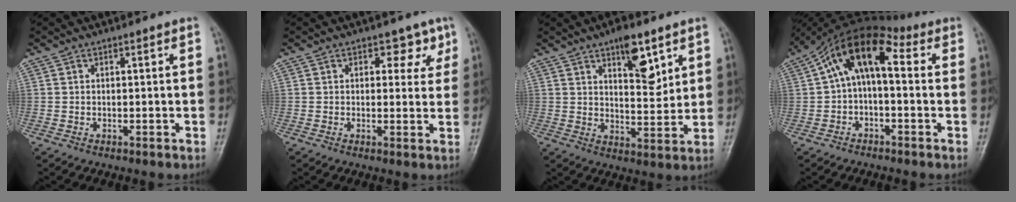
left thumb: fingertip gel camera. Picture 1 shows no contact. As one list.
[{"total": 4.5, "force": [2.2, 3.1, 2.4], "torque": [0.005, -0.007, 0.022]}, {"total": 9.7, "force": [5.3, 4.0, 7.1], "torque": [-0.081, -0.034, 0.083]}, {"total": 11.3, "force": [1.7, 6.0, 9.5], "torque": [-0.145, 0.047, 0.012]}]